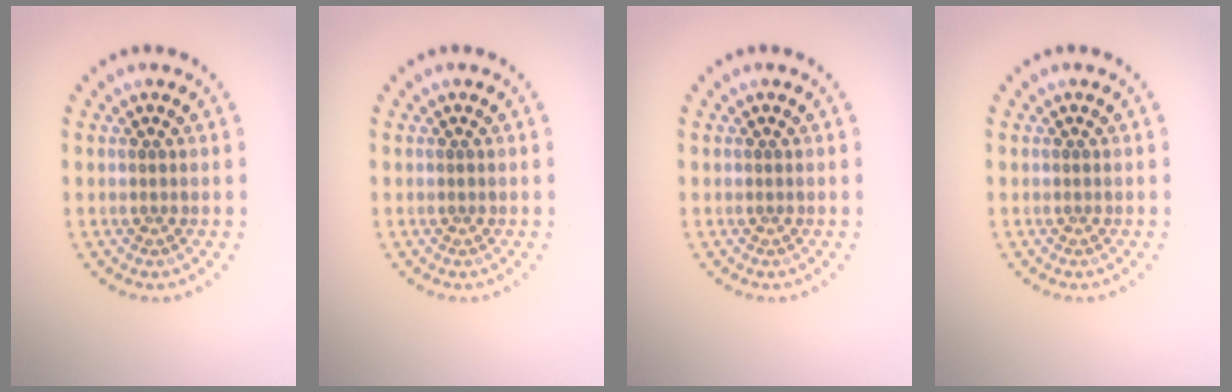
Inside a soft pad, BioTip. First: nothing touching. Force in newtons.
{"total": 0.0}
{"total": 0.0}
{"total": 0.0}